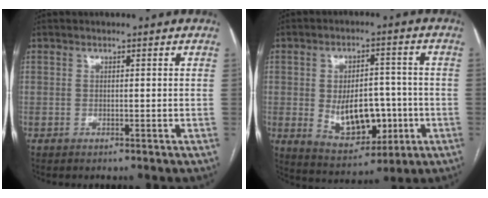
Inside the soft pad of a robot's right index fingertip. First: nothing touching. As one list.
[{"total": 11.7, "force": [-1.8, 6.7, 9.4], "torque": [-0.157, 0.007, -0.011]}]